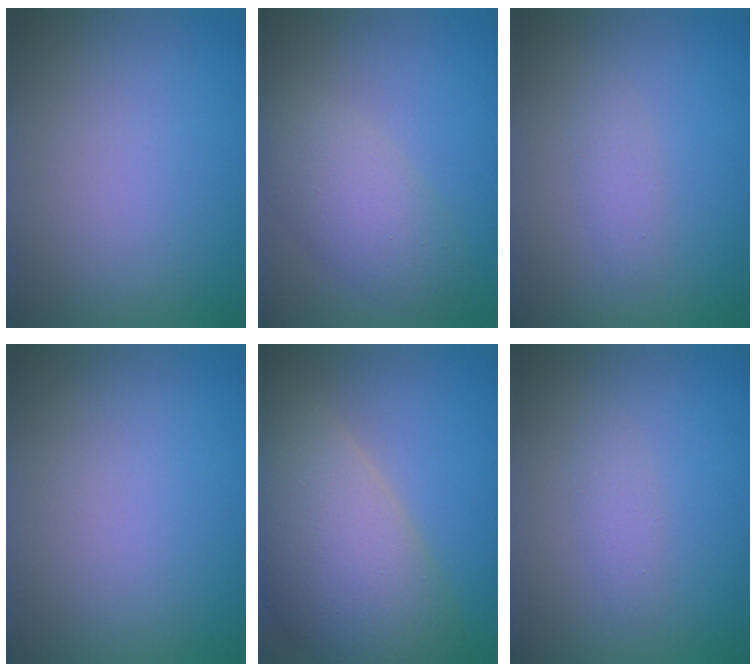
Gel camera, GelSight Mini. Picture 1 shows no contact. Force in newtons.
{"total": 4.9, "press": 4.9, "slide": 0.4}
{"total": 1.3, "press": 1.3, "slide": 0.0}
{"total": 0.0}
{"total": 13.0, "press": 13.0, "slide": 1.0}
{"total": 1.3, "press": 1.3, "slide": 0.0}